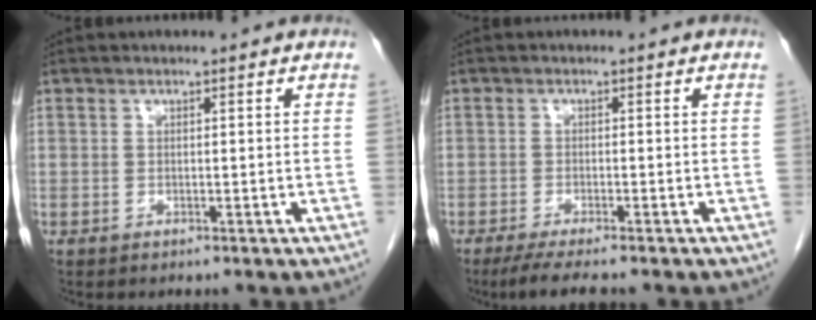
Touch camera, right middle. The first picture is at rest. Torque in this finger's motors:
{"motor_torque": [0.30, -0.23, 0.02, 0.01]}